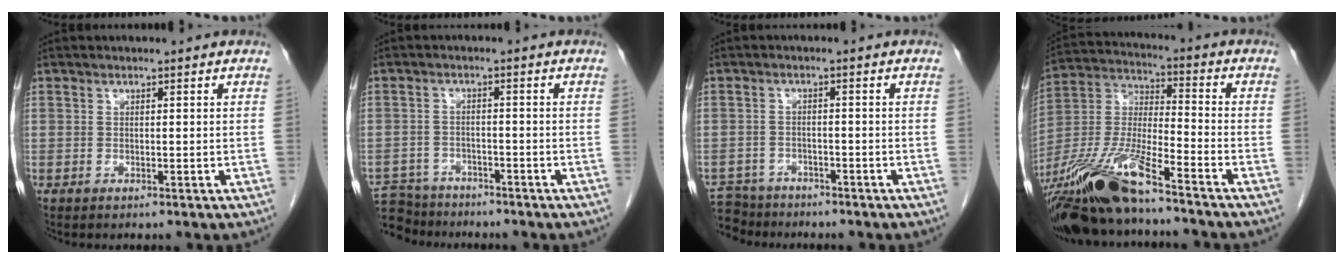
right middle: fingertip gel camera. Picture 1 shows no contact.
{"total": 7.7, "force": [-7.2, 2.6, 0.6], "torque": [-0.012, 0.004, -0.121]}
{"total": 6.2, "force": [-5.8, 2.3, 0.0], "torque": [0.001, 0.000, -0.099]}
{"total": 17.5, "force": [-13.0, 1.9, 11.6], "torque": [-0.264, -0.025, -0.245]}